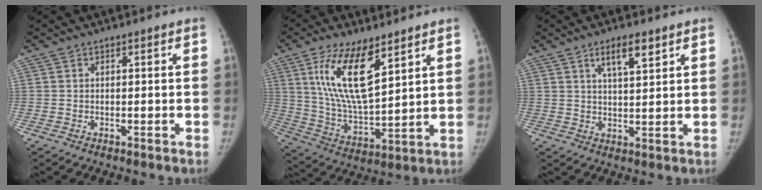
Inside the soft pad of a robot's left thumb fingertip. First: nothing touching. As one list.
[{"total": 15.7, "force": [7.7, 5.7, 12.5], "torque": [-0.221, -0.041, 0.155]}, {"total": 5.6, "force": [3.3, 1.6, 4.2], "torque": [-0.063, -0.018, 0.057]}]